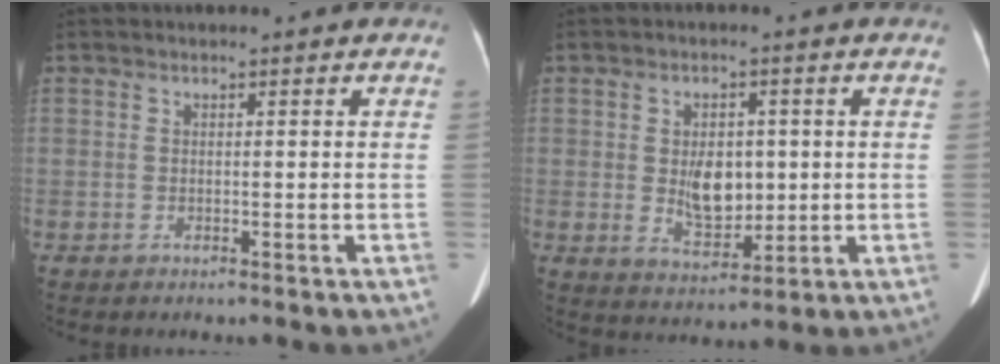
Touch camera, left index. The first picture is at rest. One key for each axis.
{"total": 6.5, "fx": 0.2, "fy": 3.8, "fz": 5.3, "tx": -0.093, "ty": 0.001, "tz": 0.016}